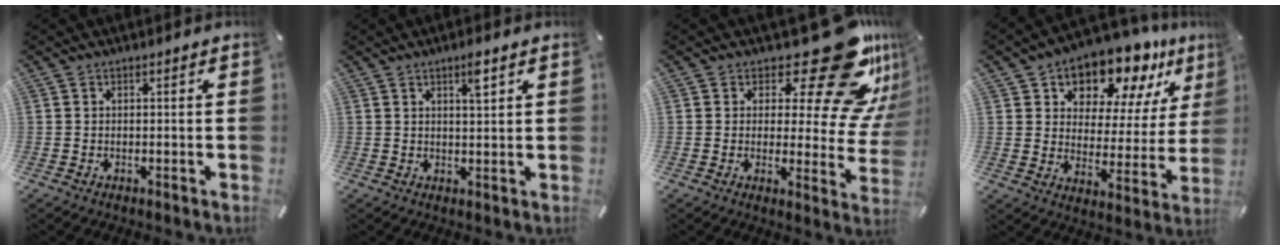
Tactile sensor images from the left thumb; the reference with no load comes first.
{"total": 3.9, "force": [2.3, 0.6, 3.1], "torque": [-0.060, -0.001, 0.036]}
{"total": 22.9, "force": [13.9, 8.8, 16.0], "torque": [-0.201, -0.097, 0.225]}
{"total": 12.6, "force": [10.7, 6.0, 2.8], "torque": [-0.052, -0.098, 0.190]}